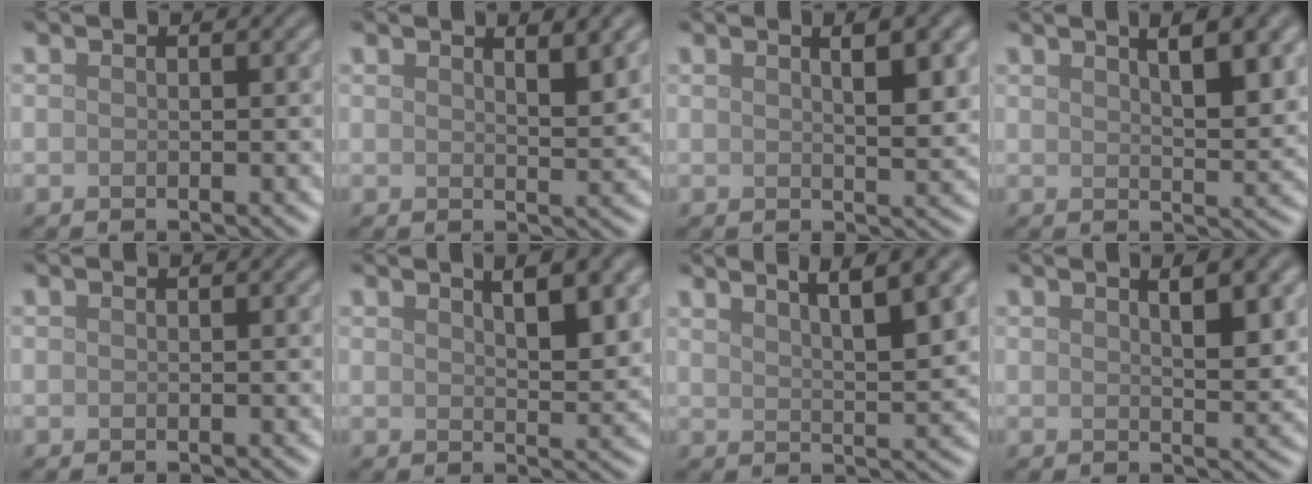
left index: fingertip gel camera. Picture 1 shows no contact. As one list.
[{"total": 2.8, "force": [1.8, 0.7, 2.1], "torque": [-0.020, 0.001, 0.027]}, {"total": 3.5, "force": [1.5, 1.0, 3.0], "torque": [-0.037, 0.002, 0.024]}, {"total": 4.9, "force": [2.5, 1.6, 3.9], "torque": [-0.044, 0.004, 0.034]}, {"total": 0.0}, {"total": 4.4, "force": [2.3, 1.4, 3.5], "torque": [-0.042, 0.001, 0.036]}, {"total": 6.3, "force": [4.0, 1.4, 4.6], "torque": [-0.048, 0.016, 0.052]}, {"total": 3.6, "force": [1.7, 1.0, 3.0], "torque": [-0.036, 0.000, 0.029]}]